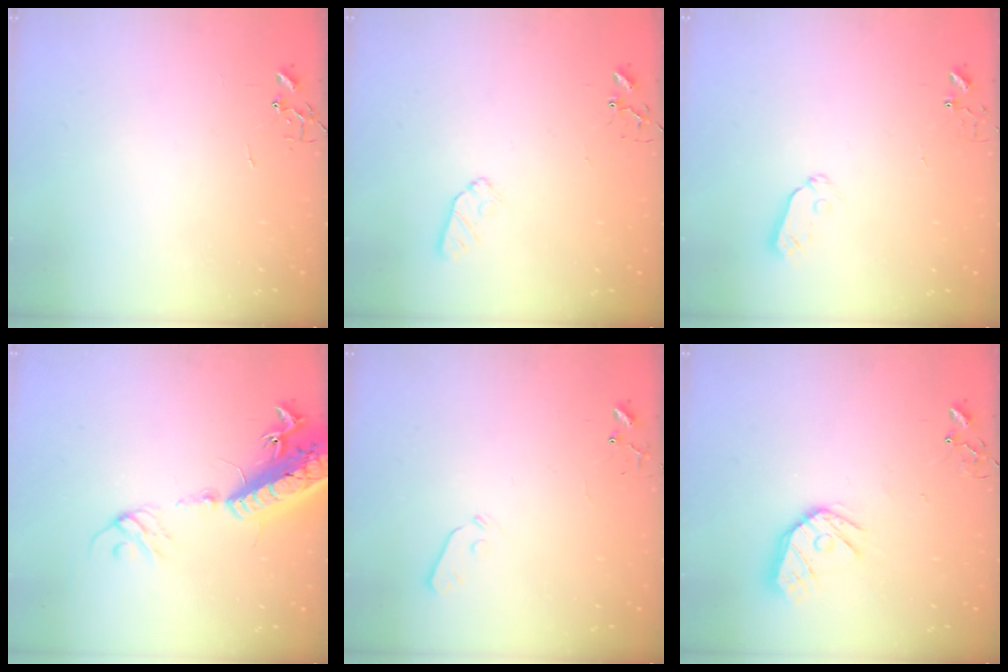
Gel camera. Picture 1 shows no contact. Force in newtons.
{"total": 6.1, "press": 6.1, "slide": 0.8}
{"total": 3.7, "press": 3.7, "slide": 0.5}
{"total": 22.7, "press": 22.1, "slide": 4.9}
{"total": 3.6, "press": 3.6, "slide": 0.6}
{"total": 12.6, "press": 12.5, "slide": 1.4}